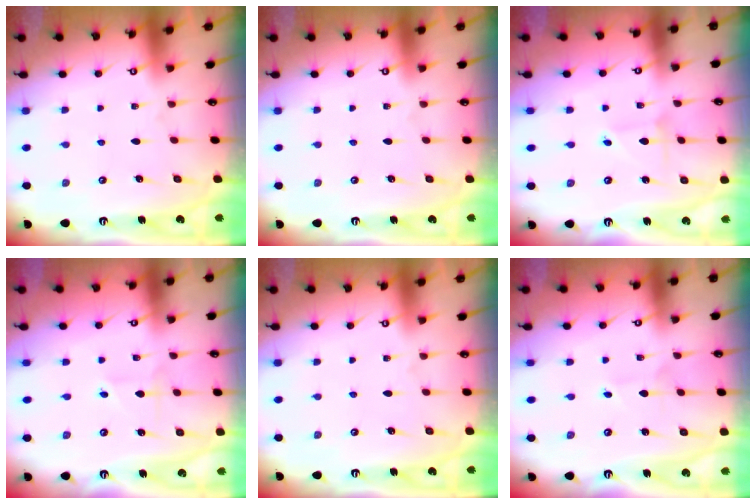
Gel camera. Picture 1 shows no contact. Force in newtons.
{"total": 0.0}
{"total": 2.1, "press": 2.1, "slide": 0.2}
{"total": 2.4, "press": 2.2, "slide": 0.9}
{"total": 0.0}
{"total": 1.6, "press": 1.5, "slide": 0.1}